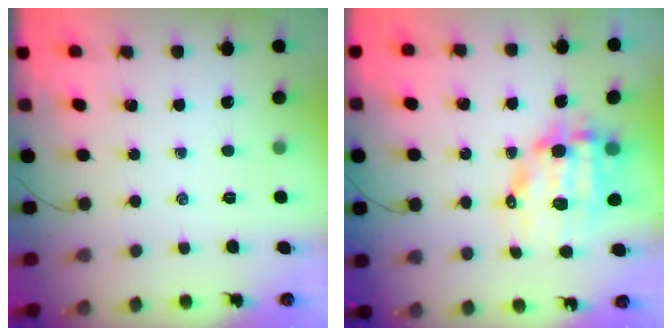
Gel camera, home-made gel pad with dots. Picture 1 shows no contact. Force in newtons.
{"total": 11.0, "press": 10.7, "slide": 2.7}